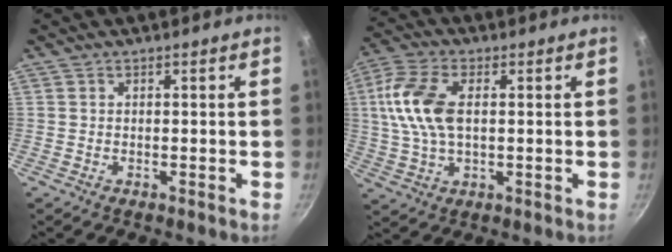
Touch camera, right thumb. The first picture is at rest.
{"total": 12.1, "force": [1.6, 6.8, 9.9], "torque": [-0.198, 0.015, 0.022]}